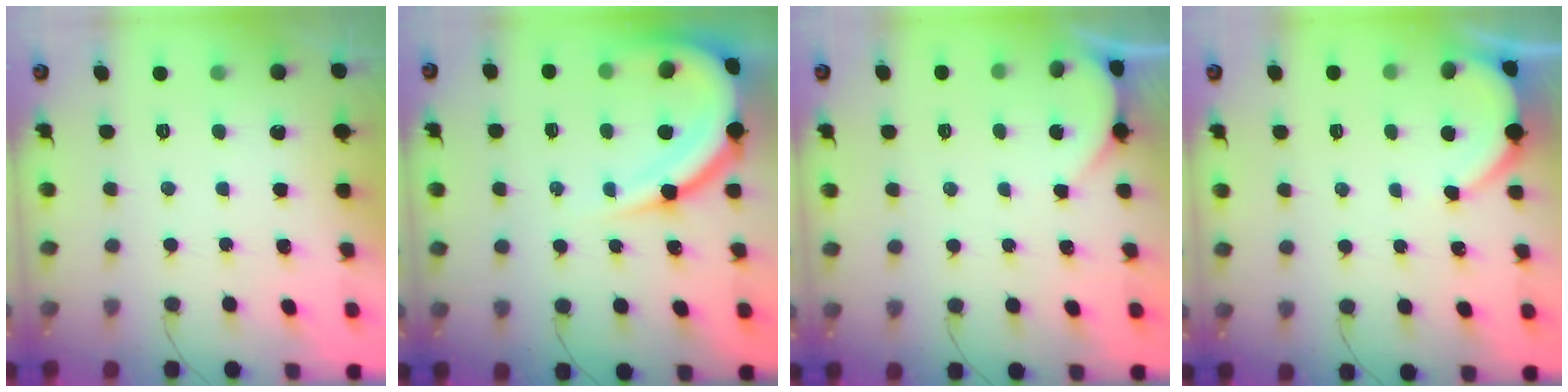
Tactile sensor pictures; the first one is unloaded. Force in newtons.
{"total": 12.8, "press": 12.8, "slide": 1.2}
{"total": 2.3, "press": 2.3, "slide": 0.2}
{"total": 2.9, "press": 2.9, "slide": 0.4}